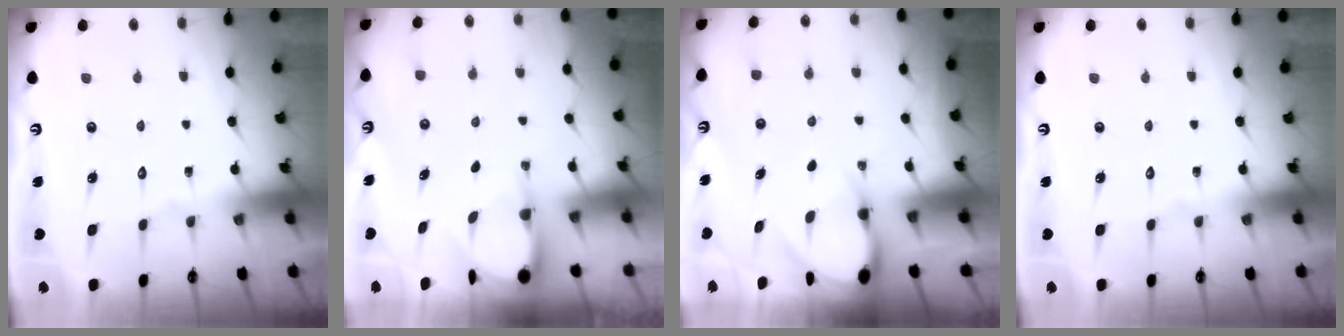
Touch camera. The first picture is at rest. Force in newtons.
{"total": 4.0, "press": 4.0, "slide": 0.3}
{"total": 4.2, "press": 4.2, "slide": 0.3}
{"total": 0.0}